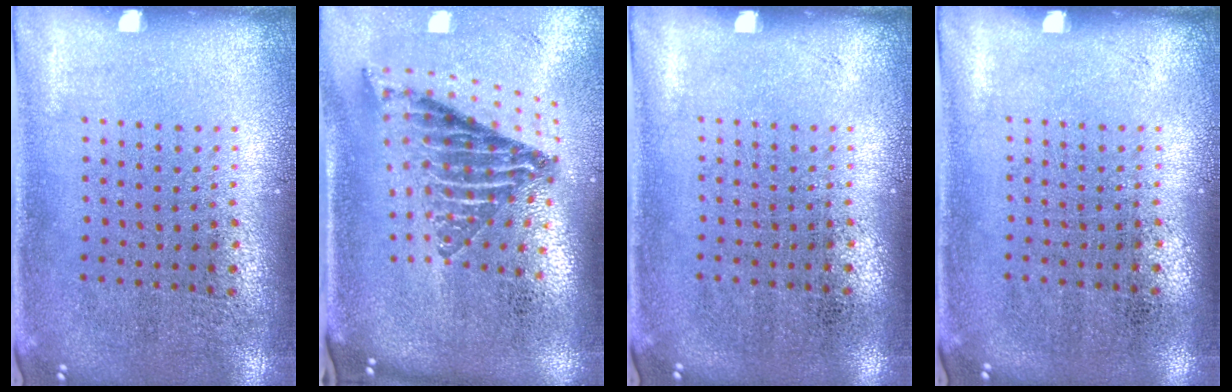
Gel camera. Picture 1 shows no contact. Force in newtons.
{"total": 2.4, "press": 1.6, "slide": 1.8}
{"total": 0.0}
{"total": 0.0}